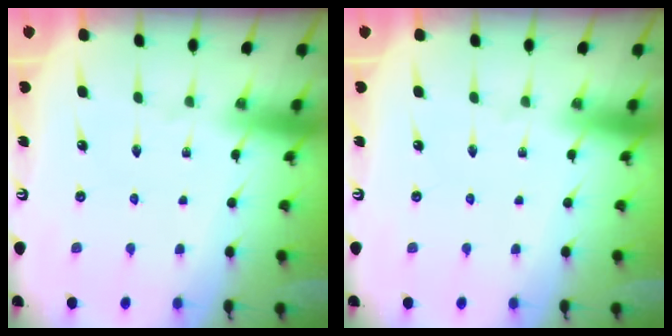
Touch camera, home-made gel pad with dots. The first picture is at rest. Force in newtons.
{"total": 0.0}